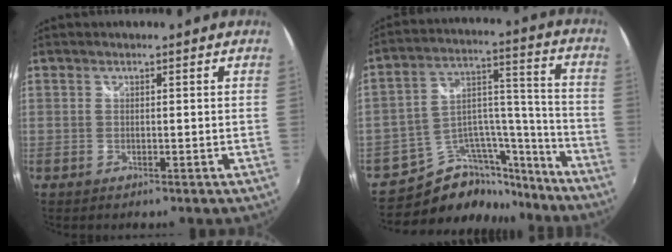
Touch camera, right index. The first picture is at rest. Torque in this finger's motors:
{"motor_torque": [-1.21, -0.09, -0.64, -0.21]}